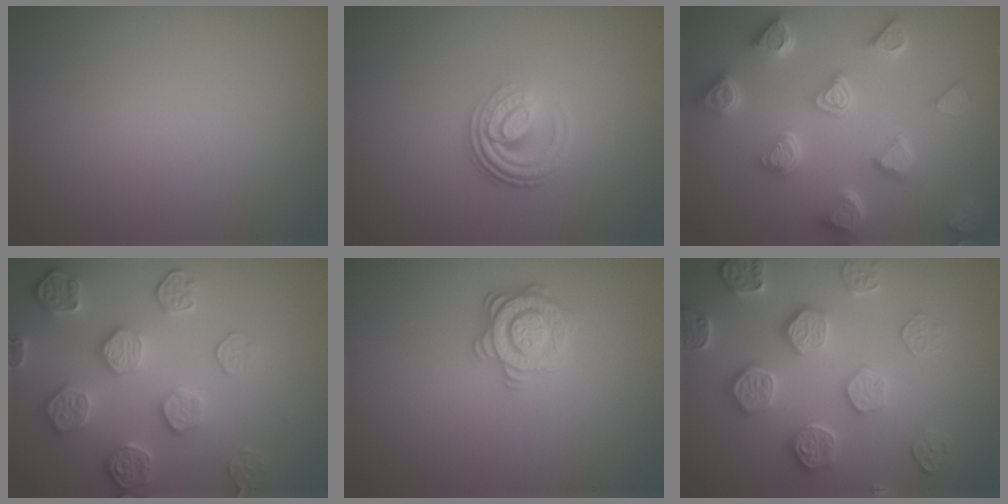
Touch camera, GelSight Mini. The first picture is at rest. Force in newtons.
{"total": 4.2, "press": 2.8, "slide": 3.1}
{"total": 6.9, "press": 5.6, "slide": 4.0}
{"total": 5.2, "press": 4.5, "slide": 2.6}
{"total": 2.9, "press": 2.8, "slide": 0.6}
{"total": 4.8, "press": 4.7, "slide": 1.0}